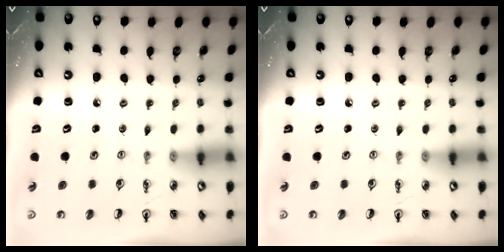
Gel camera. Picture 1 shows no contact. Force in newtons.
{"total": 0.0}